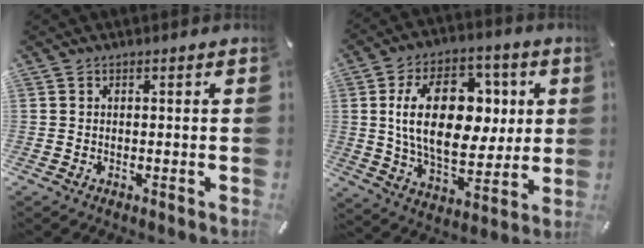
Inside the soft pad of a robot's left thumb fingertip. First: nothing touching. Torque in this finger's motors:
{"motor_torque": [1.01, 0.92, 2.22, -0.55, 0.71]}